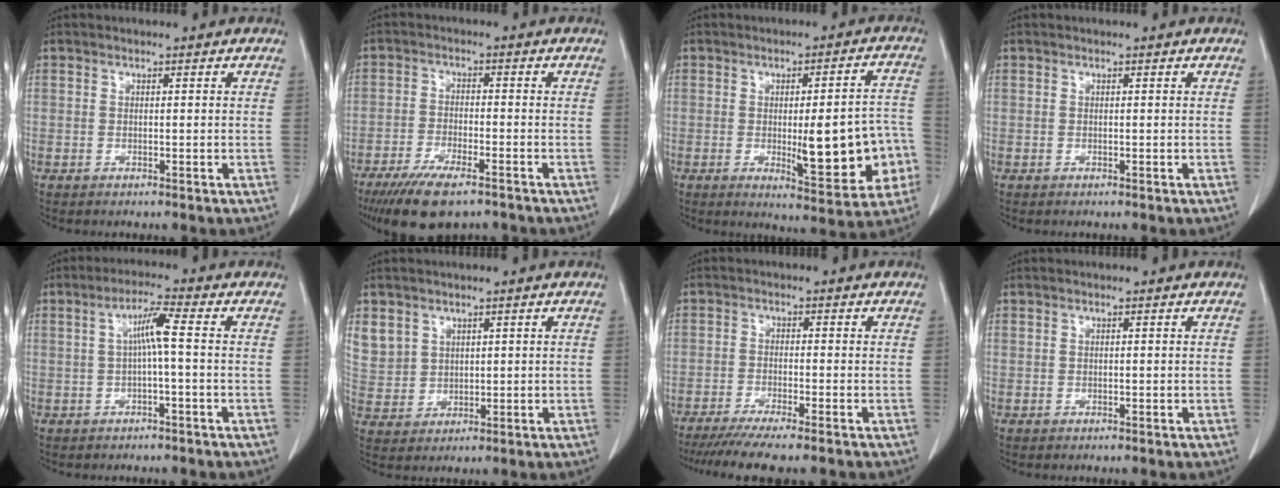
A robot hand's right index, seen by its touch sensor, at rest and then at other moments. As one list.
[{"total": 10.0, "force": [-7.3, 2.7, 6.3], "torque": [-0.103, -0.018, -0.119]}, {"total": 14.2, "force": [-2.8, 3.5, 13.4], "torque": [-0.158, 0.013, -0.026]}, {"total": 0.0}, {"total": 4.4, "force": [0.2, -0.1, 4.4], "torque": [-0.080, 0.015, 0.006]}, {"total": 9.6, "force": [4.3, 8.2, 2.3], "torque": [-0.084, 0.021, 0.111]}, {"total": 9.2, "force": [-7.6, 0.0, 5.1], "torque": [-0.067, -0.021, -0.120]}, {"total": 0.0}]